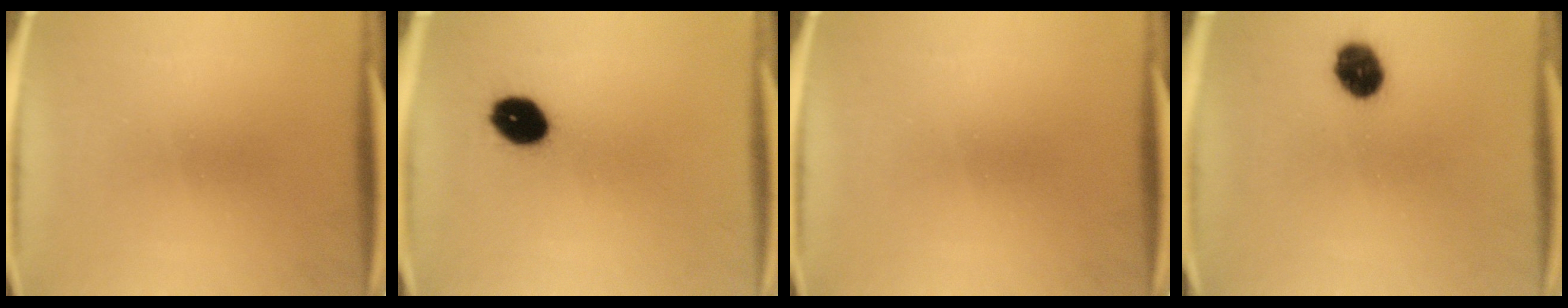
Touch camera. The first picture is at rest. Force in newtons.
{"total": 8.2}
{"total": 0.0}
{"total": 7.1}